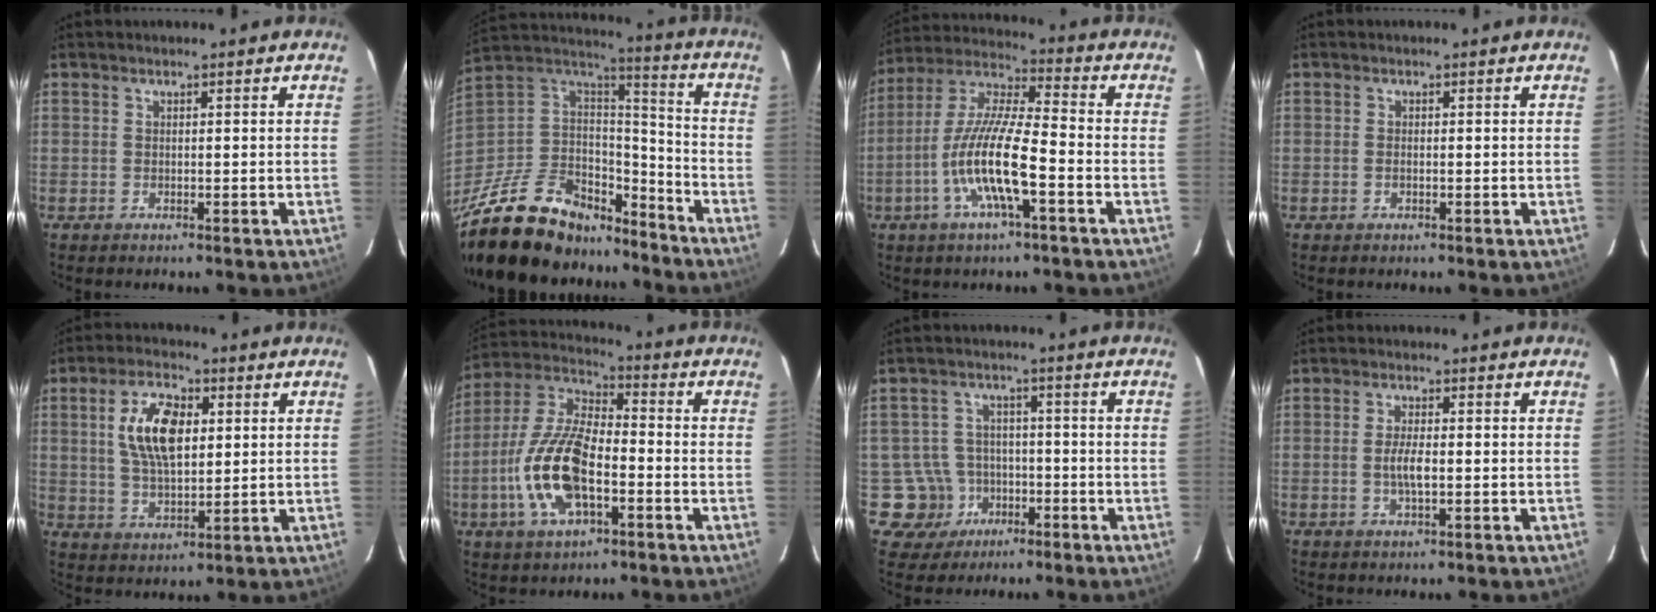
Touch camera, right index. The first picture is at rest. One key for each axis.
{"total": 29.7, "fx": -21.7, "fy": 14.0, "fz": 14.8, "tx": -0.317, "ty": 0.010, "tz": -0.344}
{"total": 13.8, "fx": -5.0, "fy": 2.3, "fz": 12.6, "tx": -0.253, "ty": -0.005, "tz": -0.099}
{"total": 0.6, "fx": -0.2, "fy": 0.3, "fz": 0.5, "tx": -0.012, "ty": 0.000, "tz": -0.005}
{"total": 11.1, "fx": 2.6, "fy": 5.4, "fz": 9.3, "tx": -0.179, "ty": 0.012, "tz": 0.052}
{"total": 16.2, "fx": -4.9, "fy": 7.1, "fz": 13.8, "tx": -0.293, "ty": -0.001, "tz": -0.094}
{"total": 7.8, "fx": -3.2, "fy": 7.1, "fz": 0.0, "tx": -0.017, "ty": 0.028, "tz": -0.044}
{"total": 3.4, "fx": -0.5, "fy": 0.9, "fz": 3.3, "tx": -0.064, "ty": -0.002, "tz": -0.009}